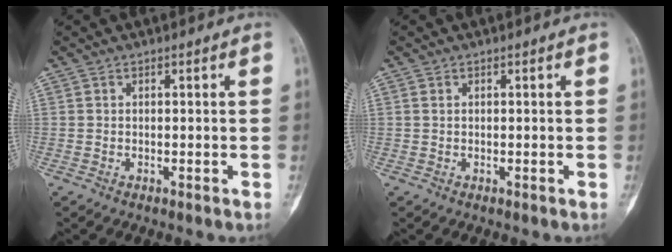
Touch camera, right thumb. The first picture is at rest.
{"total": 0.6, "force": [0.3, 0.4, 0.4], "torque": [-0.006, 0.002, 0.006]}